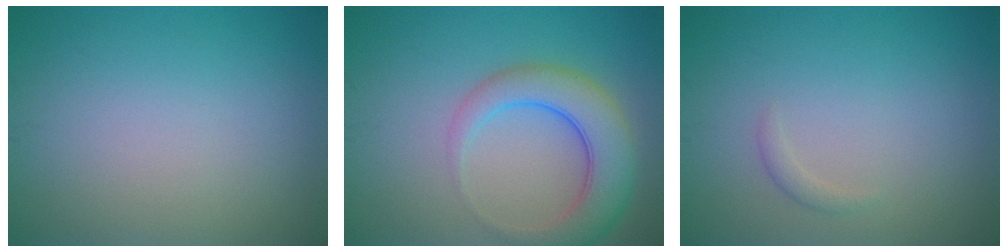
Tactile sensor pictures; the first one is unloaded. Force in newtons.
{"total": 5.7, "press": 5.7, "slide": 0.3}
{"total": 0.8, "press": 0.8, "slide": 0.1}